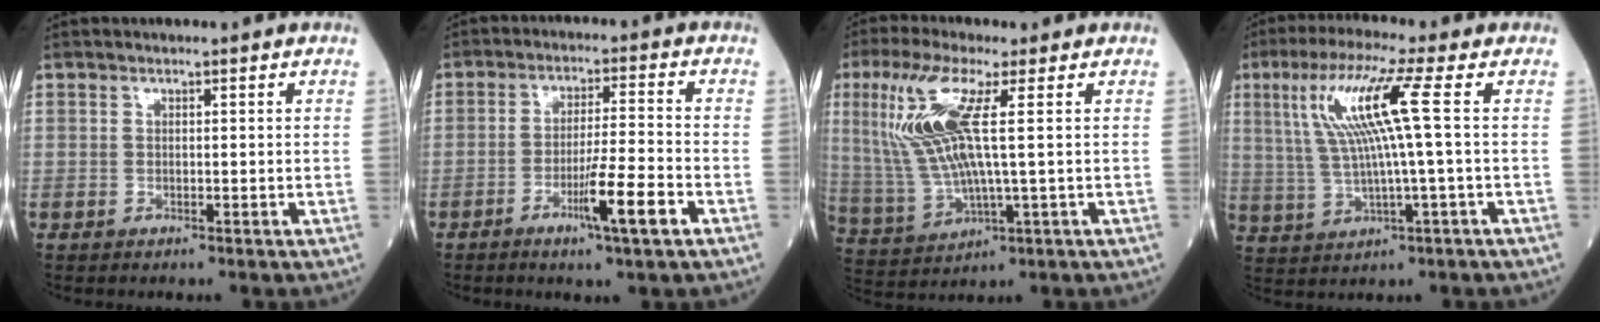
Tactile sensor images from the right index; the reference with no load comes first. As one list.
[{"total": 7.9, "force": [-3.6, -0.4, 7.0], "torque": [-0.121, -0.012, -0.062]}, {"total": 12.0, "force": [3.2, 1.7, 11.5], "torque": [-0.273, 0.007, 0.067]}, {"total": 10.7, "force": [2.6, -0.7, 10.4], "torque": [-0.211, 0.018, 0.054]}]